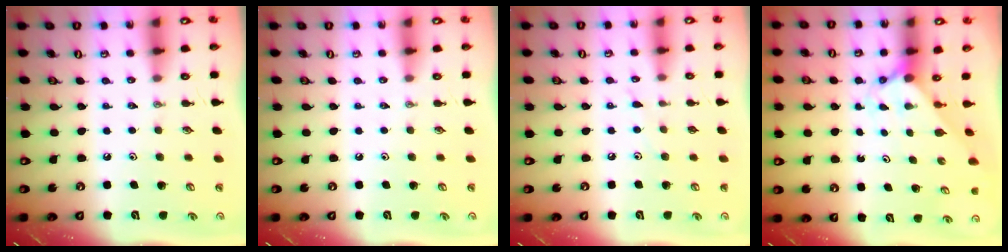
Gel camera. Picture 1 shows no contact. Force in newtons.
{"total": 0.0}
{"total": 4.9, "press": 4.8, "slide": 0.6}
{"total": 2.0, "press": 2.0, "slide": 0.2}